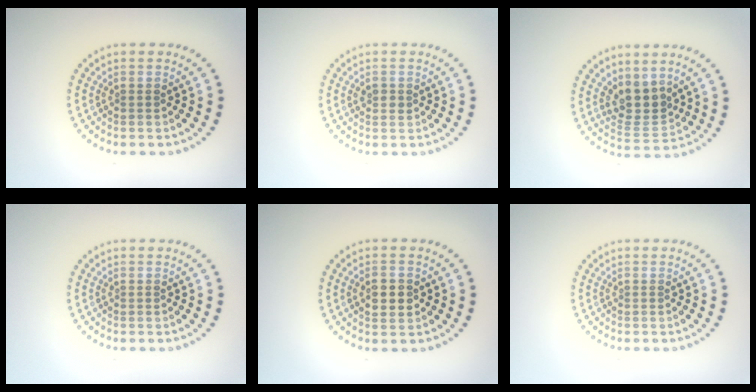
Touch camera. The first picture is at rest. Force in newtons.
{"total": 1.0, "press": 1.0, "slide": 0.1}
{"total": 3.5, "press": 2.9, "slide": 2.0}
{"total": 0.0}
{"total": 2.8, "press": 2.8, "slide": 0.2}
{"total": 0.0}